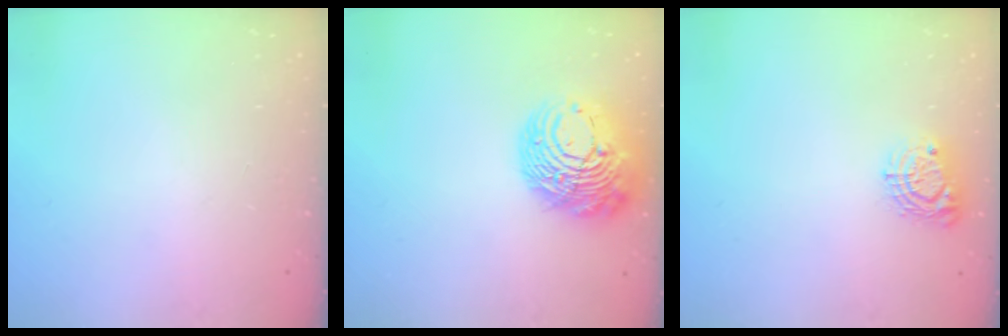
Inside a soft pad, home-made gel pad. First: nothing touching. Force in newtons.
{"total": 16.9, "press": 16.8, "slide": 1.7}
{"total": 8.9, "press": 8.8, "slide": 0.7}